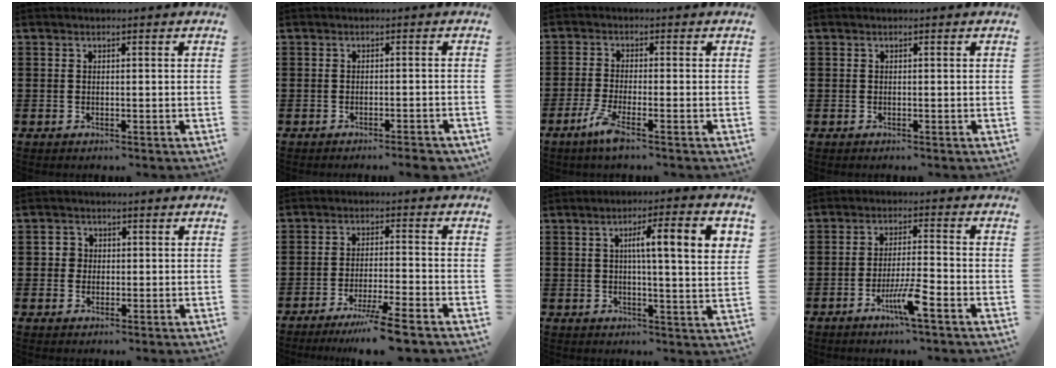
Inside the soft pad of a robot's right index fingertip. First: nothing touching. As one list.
[{"total": 1.9, "force": [-1.6, -0.1, 1.1], "torque": [-0.018, 0.001, -0.031]}, {"total": 4.1, "force": [-2.4, 0.2, 3.3], "torque": [-0.073, -0.015, -0.047]}, {"total": 0.0}, {"total": 2.0, "force": [0.2, 1.9, 0.6], "torque": [-0.019, 0.010, 0.001]}, {"total": 6.3, "force": [-4.9, -0.6, 3.9], "torque": [-0.073, -0.018, -0.091]}, {"total": 8.7, "force": [2.3, 1.2, 8.3], "torque": [-0.146, -0.002, 0.029]}, {"total": 5.9, "force": [-3.2, 0.4, 5.0], "torque": [-0.100, -0.011, -0.060]}]